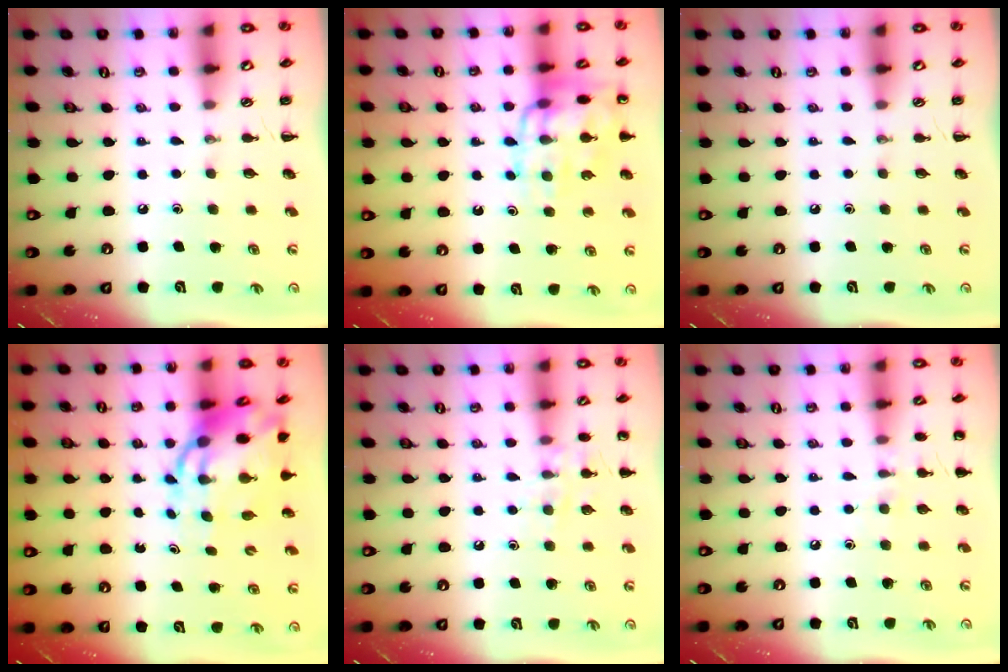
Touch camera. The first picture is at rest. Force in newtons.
{"total": 15.0, "press": 14.9, "slide": 1.6}
{"total": 0.0}
{"total": 10.7, "press": 10.3, "slide": 2.9}
{"total": 8.5, "press": 8.4, "slide": 1.4}
{"total": 5.9, "press": 5.8, "slide": 1.4}